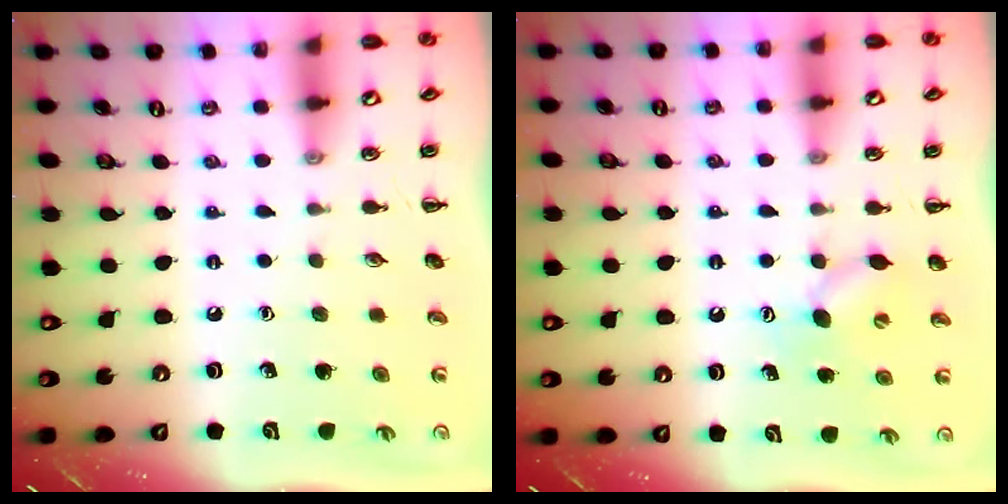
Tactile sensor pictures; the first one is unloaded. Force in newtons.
{"total": 6.5, "press": 6.3, "slide": 1.5}